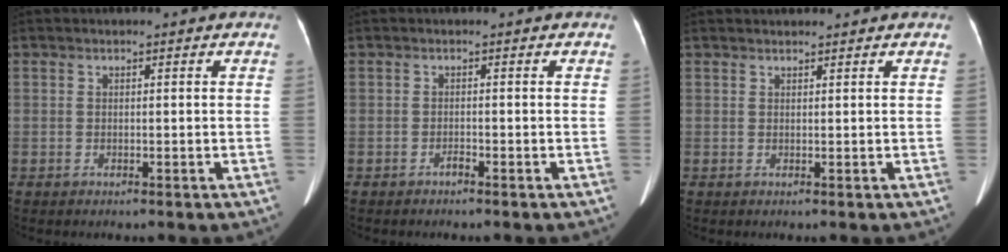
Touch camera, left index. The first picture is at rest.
{"total": 0.7, "force": [-0.7, 0.1, 0.3], "torque": [-0.005, 0.000, -0.010]}
{"total": 1.8, "force": [1.8, 0.3, 0.4], "torque": [-0.007, 0.023, 0.029]}